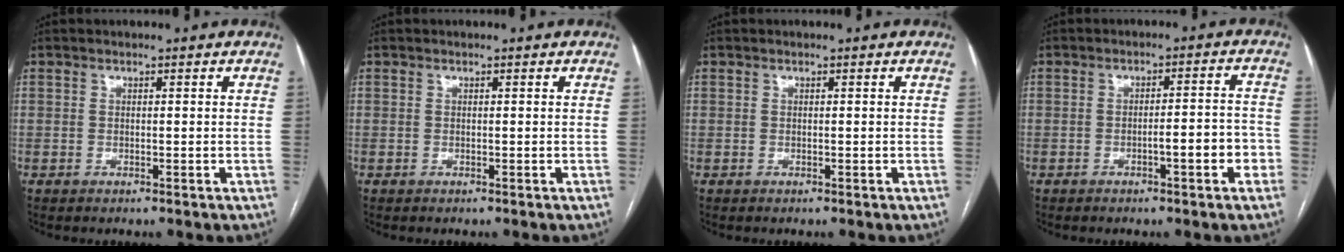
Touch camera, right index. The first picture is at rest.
{"total": 0.0}
{"total": 0.0}
{"total": 5.5, "force": [-2.2, 0.8, 5.0], "torque": [-0.066, 0.015, -0.029]}